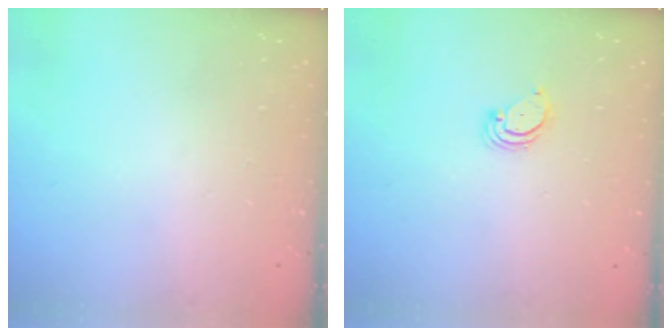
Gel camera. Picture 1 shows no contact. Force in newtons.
{"total": 2.2, "press": 2.2, "slide": 0.3}